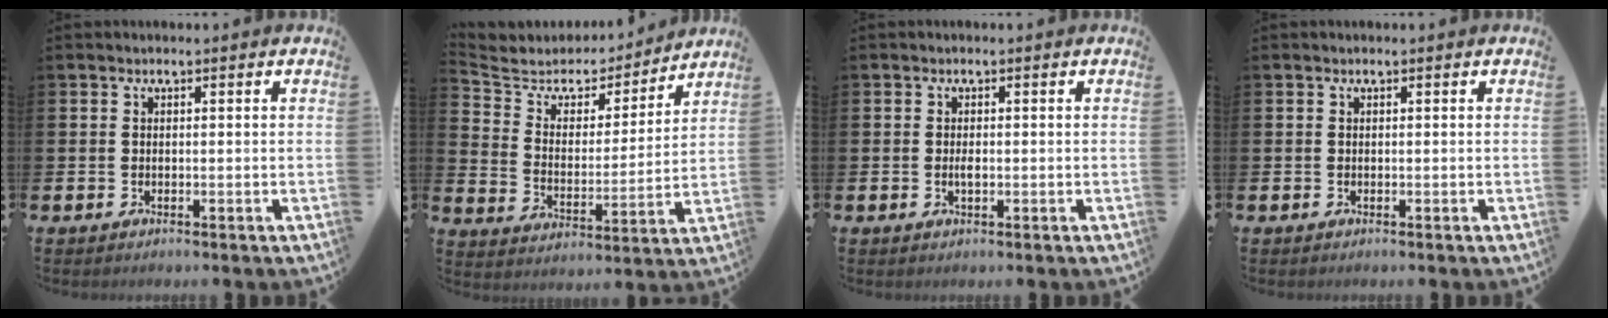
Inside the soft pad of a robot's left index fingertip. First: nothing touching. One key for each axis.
{"total": 5.3, "fx": 4.5, "fy": 2.8, "fz": 0.5, "tx": -0.044, "ty": -0.038, "tz": 0.071}
{"total": 1.0, "fx": -0.1, "fy": 0.4, "fz": 1.0, "tx": -0.012, "ty": -0.003, "tz": -0.003}
{"total": 0.0}